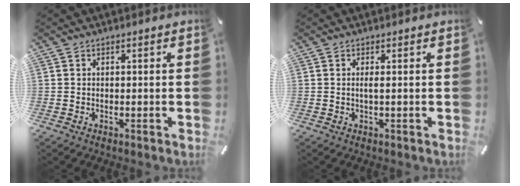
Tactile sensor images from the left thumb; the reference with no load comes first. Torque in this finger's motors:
{"motor_torque": [0.20, 0.12, 0.06, 0.07, 0.00]}